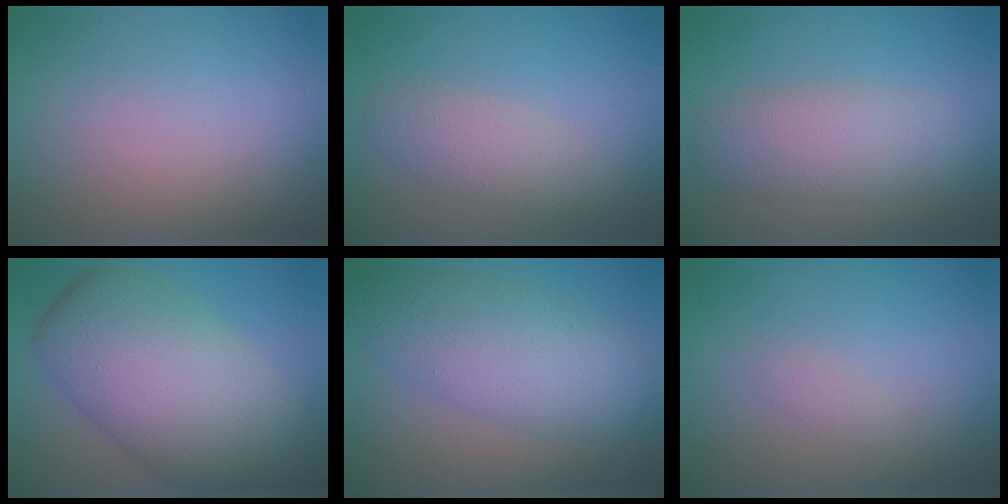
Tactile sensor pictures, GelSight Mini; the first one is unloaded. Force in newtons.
{"total": 2.8, "press": 2.7, "slide": 0.3}
{"total": 4.0, "press": 4.0, "slide": 0.1}
{"total": 12.0, "press": 12.0, "slide": 0.5}
{"total": 6.9, "press": 6.9, "slide": 0.3}
{"total": 0.7, "press": 0.7, "slide": 0.0}